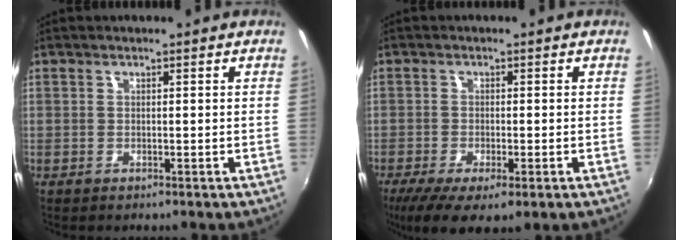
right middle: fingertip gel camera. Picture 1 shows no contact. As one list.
[{"total": 9.2, "force": [-5.1, 2.7, 7.2], "torque": [-0.148, -0.043, -0.080]}]